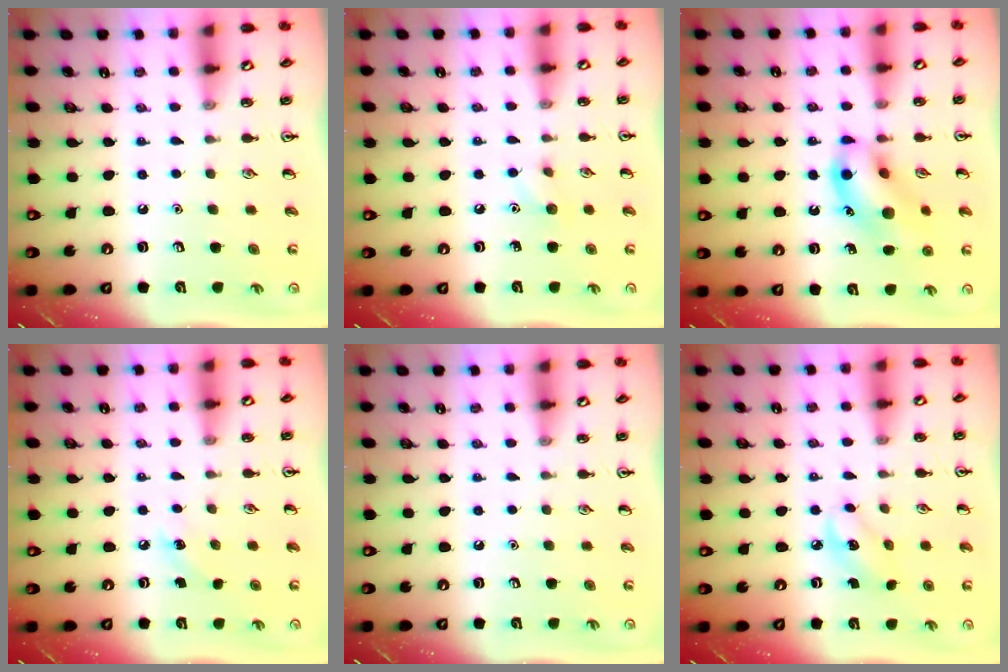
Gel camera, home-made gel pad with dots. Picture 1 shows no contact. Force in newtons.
{"total": 5.7, "press": 5.4, "slide": 1.9}
{"total": 12.6, "press": 12.5, "slide": 1.2}
{"total": 5.1, "press": 4.9, "slide": 1.5}
{"total": 0.0}
{"total": 3.2, "press": 3.1, "slide": 0.8}